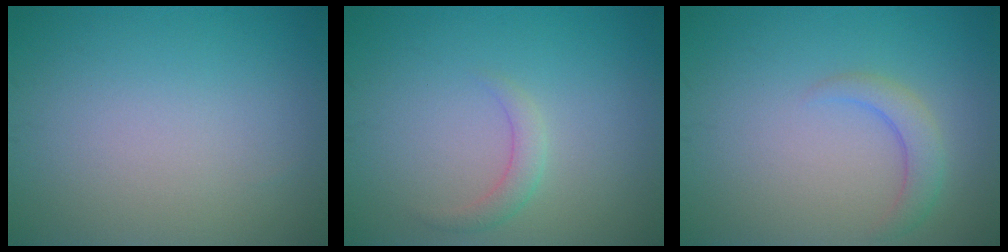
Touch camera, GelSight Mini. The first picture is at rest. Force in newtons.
{"total": 1.6, "press": 1.6, "slide": 0.1}
{"total": 2.2, "press": 2.2, "slide": 0.3}